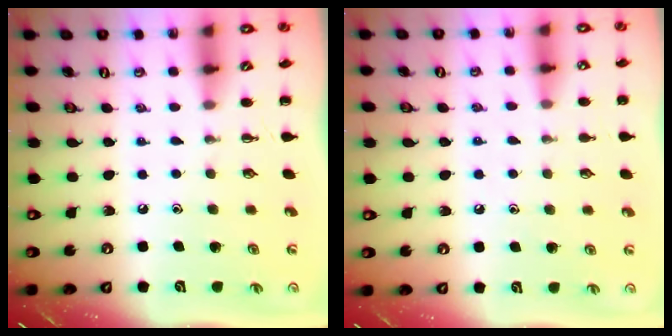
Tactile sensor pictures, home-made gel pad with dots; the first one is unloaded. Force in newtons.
{"total": 5.9, "press": 5.5, "slide": 1.9}